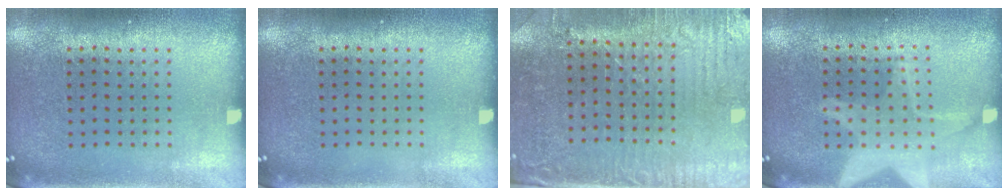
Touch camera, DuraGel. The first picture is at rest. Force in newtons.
{"total": 0.0}
{"total": 3.2, "press": 2.8, "slide": 1.6}
{"total": 3.0, "press": 3.0, "slide": 0.4}